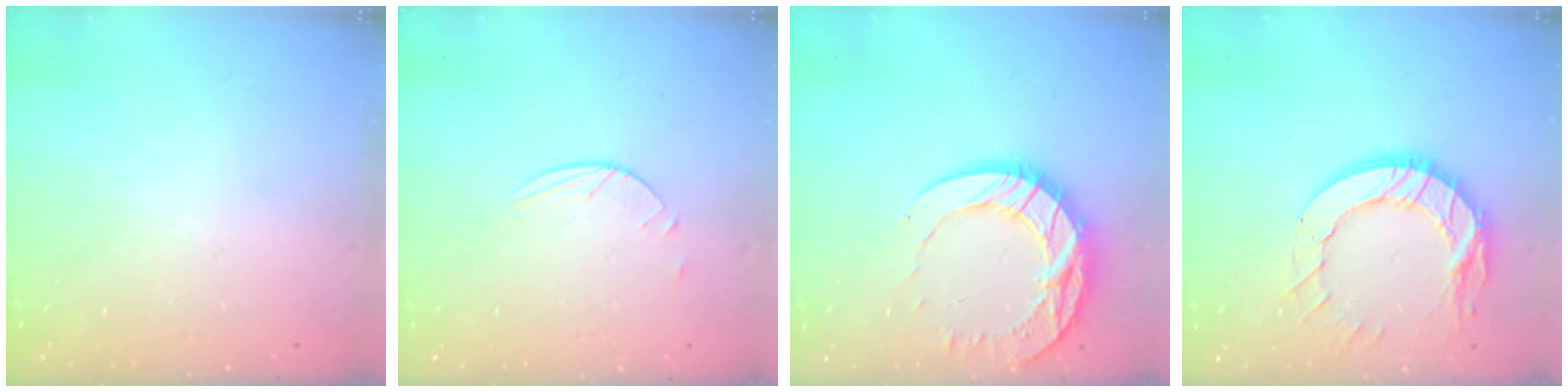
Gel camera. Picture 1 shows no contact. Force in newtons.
{"total": 2.9, "press": 2.8, "slide": 0.3}
{"total": 17.2, "press": 17.1, "slide": 1.5}
{"total": 14.5, "press": 14.4, "slide": 1.2}